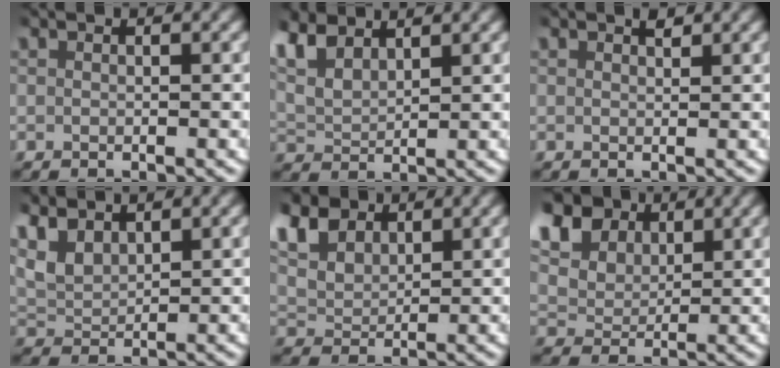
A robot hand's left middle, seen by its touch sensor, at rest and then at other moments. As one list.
[{"total": 6.1, "force": [3.4, 4.1, 3.1], "torque": [-0.092, 0.002, 0.058]}, {"total": 0.7, "force": [0.6, 0.2, 0.3], "torque": [-0.002, 0.000, 0.011]}, {"total": 6.3, "force": [3.0, 4.9, 2.7], "torque": [-0.086, 0.000, 0.049]}, {"total": 7.8, "force": [4.0, 5.5, 3.9], "torque": [-0.100, 0.006, 0.065]}, {"total": 12.0, "force": [5.8, 8.8, 5.7], "torque": [-0.125, 0.021, 0.080]}]